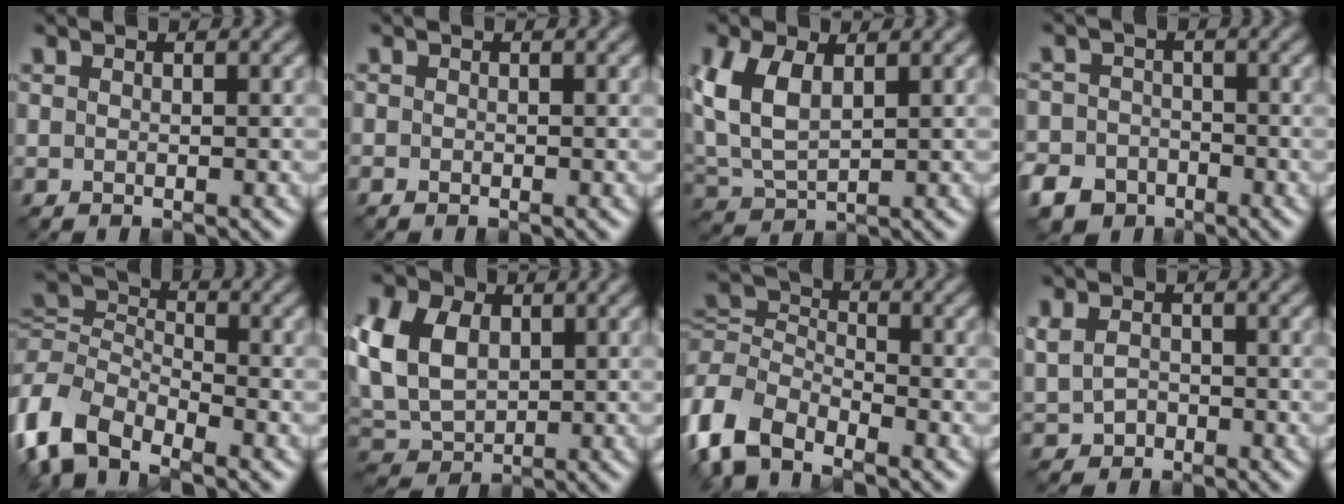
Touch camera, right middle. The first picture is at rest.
{"total": 0.5, "force": [-0.4, 0.3, 0.2], "torque": [-0.004, 0.001, -0.008]}
{"total": 5.4, "force": [1.8, 2.8, 4.3], "torque": [-0.105, 0.010, 0.037]}
{"total": 6.5, "force": [-4.0, 4.9, 1.4], "torque": [-0.017, -0.015, -0.083]}
{"total": 6.8, "force": [-4.0, 3.6, 4.2], "torque": [-0.095, 0.008, -0.095]}
{"total": 8.2, "force": [1.6, 5.7, 5.7], "torque": [-0.145, 0.017, 0.024]}
{"total": 6.2, "force": [-3.6, 3.5, 3.7], "torque": [-0.090, 0.006, -0.085]}
{"total": 2.0, "force": [-0.4, 1.6, 1.1], "torque": [-0.027, 0.002, -0.005]}